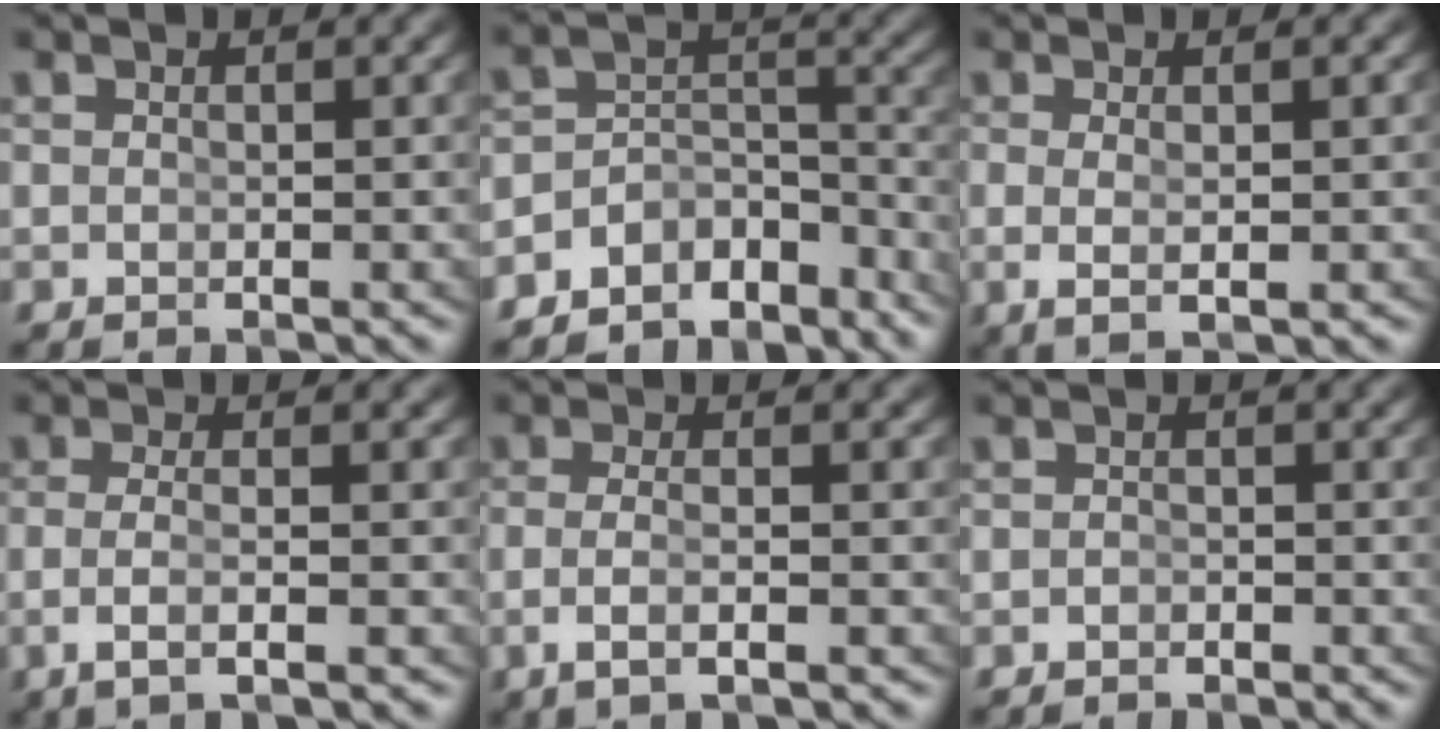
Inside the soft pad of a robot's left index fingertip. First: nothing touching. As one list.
[{"total": 9.3, "force": [-6.7, 5.5, 3.5], "torque": [-0.056, -0.025, -0.106]}, {"total": 2.8, "force": [-0.4, 0.4, 2.7], "torque": [-0.056, -0.015, 0.008]}, {"total": 3.2, "force": [-1.4, 0.2, 2.9], "torque": [-0.072, -0.016, -0.012]}, {"total": 3.1, "force": [-1.4, 0.3, 2.7], "torque": [-0.067, -0.015, -0.013]}, {"total": 0.9, "force": [-0.9, 0.0, -0.1], "torque": [0.000, -0.013, -0.008]}]